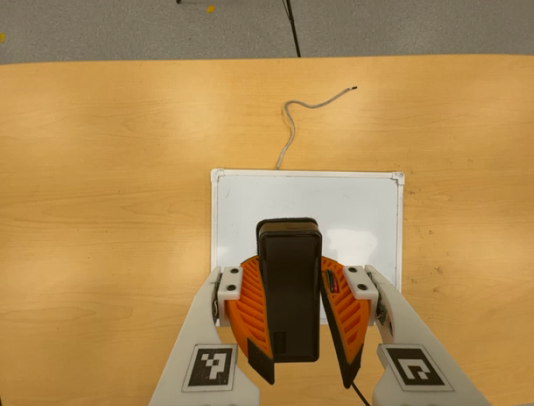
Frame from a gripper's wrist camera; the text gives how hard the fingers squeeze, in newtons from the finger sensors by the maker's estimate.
{"total": 12.6, "left": 10.7, "right": 14.6}